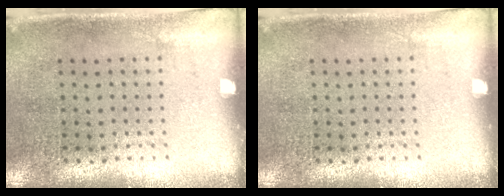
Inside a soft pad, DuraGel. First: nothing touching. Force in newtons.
{"total": 0.0}